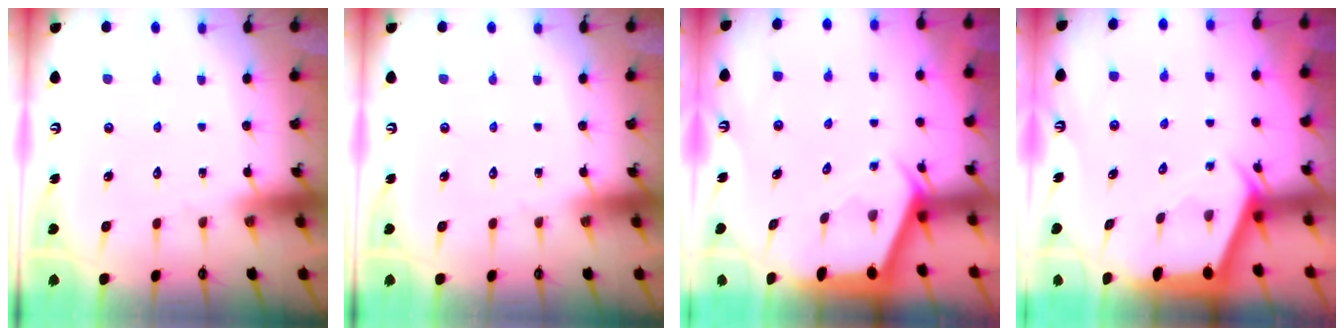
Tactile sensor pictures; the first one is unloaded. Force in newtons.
{"total": 0.0}
{"total": 2.2, "press": 2.2, "slide": 0.3}
{"total": 2.2, "press": 2.2, "slide": 0.3}